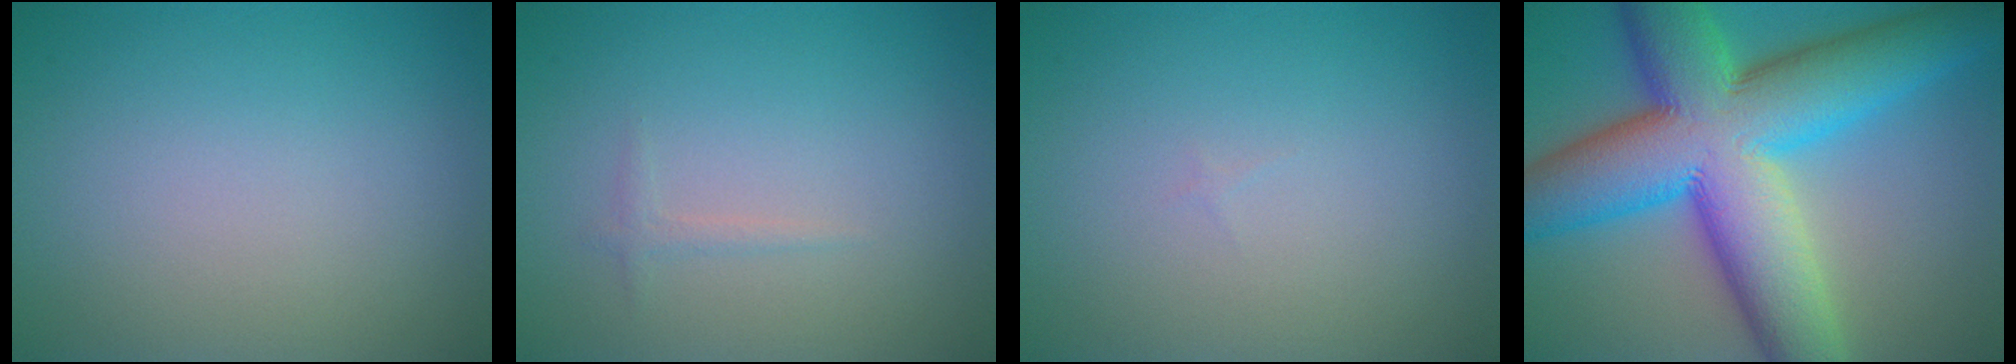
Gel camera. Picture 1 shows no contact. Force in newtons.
{"total": 0.7, "press": 0.7, "slide": 0.1}
{"total": 0.0}
{"total": 16.0, "press": 16.0, "slide": 0.1}